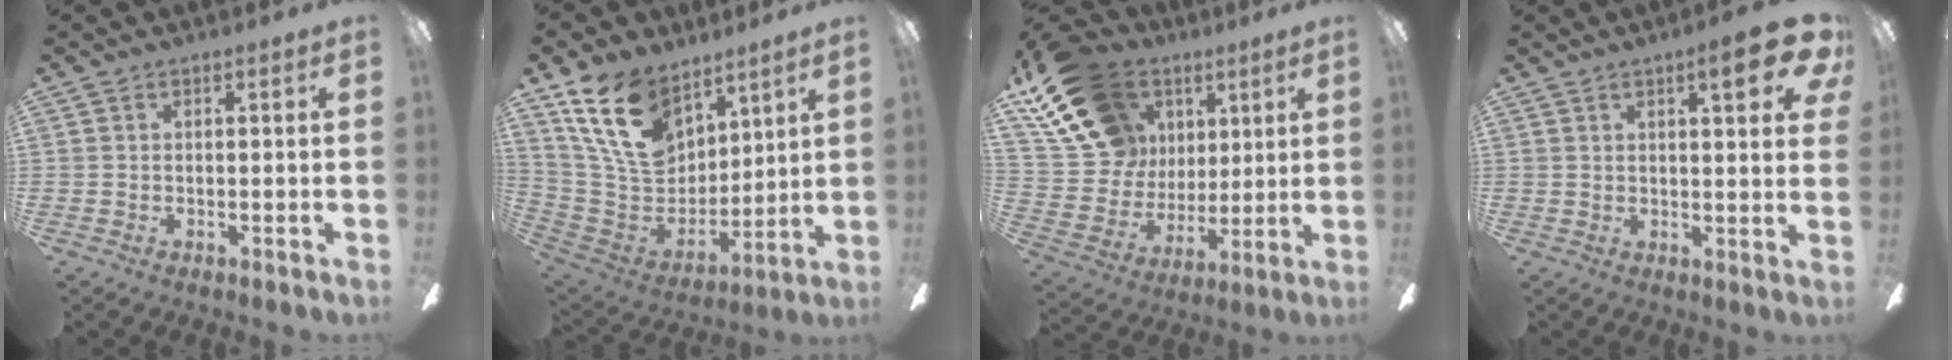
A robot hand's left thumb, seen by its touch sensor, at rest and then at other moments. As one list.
[{"total": 18.7, "force": [11.5, 11.2, 9.6], "torque": [-0.200, -0.041, 0.218]}, {"total": 22.8, "force": [11.8, 16.3, 10.6], "torque": [-0.214, -0.042, 0.235]}, {"total": 9.8, "force": [4.5, 2.3, 8.4], "torque": [-0.097, -0.019, 0.063]}]